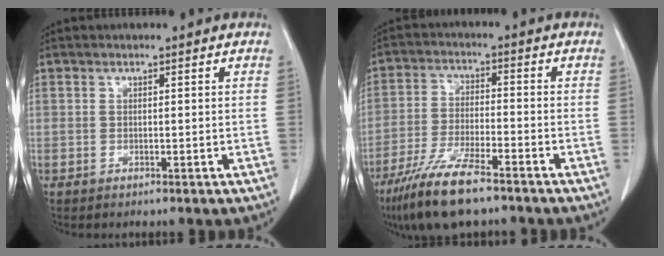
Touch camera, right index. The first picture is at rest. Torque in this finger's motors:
{"motor_torque": [1.08, -1.06, 0.54, 0.18]}